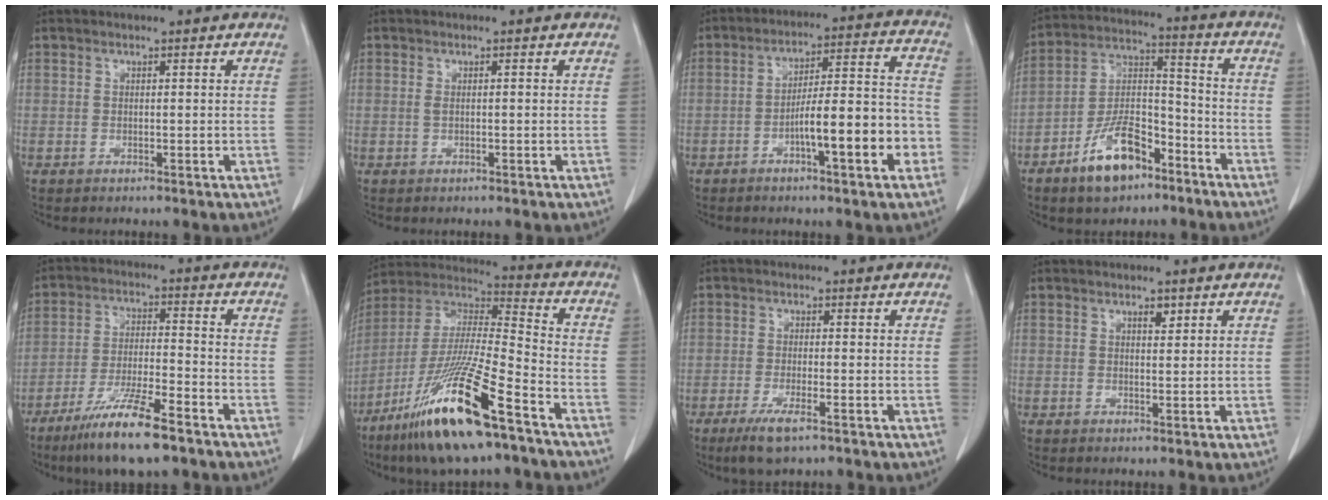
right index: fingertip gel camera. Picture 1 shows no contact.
{"total": 0.8, "force": [0.0, 0.1, 0.8], "torque": [-0.016, 0.001, 0.002]}
{"total": 12.7, "force": [-4.6, 1.6, 11.7], "torque": [-0.175, 0.022, -0.067]}
{"total": 11.5, "force": [-7.1, 5.2, 7.4], "torque": [-0.146, 0.014, -0.127]}
{"total": 11.8, "force": [-8.0, 1.2, 8.5], "torque": [-0.163, -0.027, -0.143]}
{"total": 20.6, "force": [-12.1, 1.7, 16.6], "torque": [-0.351, -0.040, -0.227]}
{"total": 5.1, "force": [-3.2, 0.8, 3.9], "torque": [-0.082, -0.013, -0.056]}
{"total": 1.3, "force": [0.8, 0.5, 0.9], "torque": [-0.014, -0.003, 0.011]}